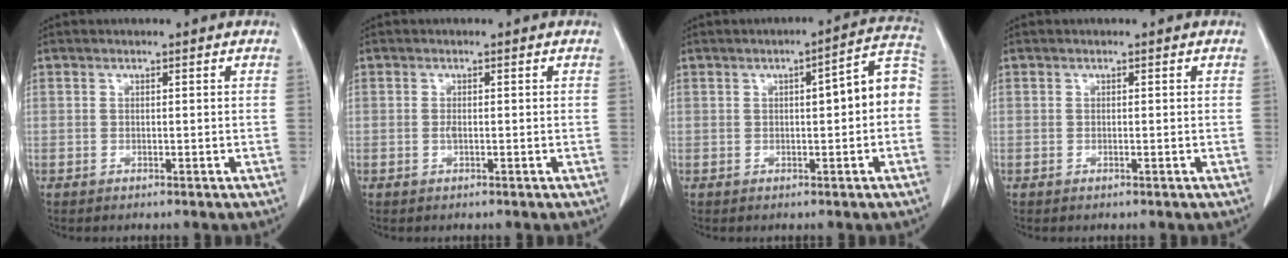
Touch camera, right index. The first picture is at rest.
{"total": 0.7, "force": [-0.1, 0.2, 0.6], "torque": [-0.016, -0.001, -0.002]}
{"total": 7.5, "force": [0.0, 1.4, 7.3], "torque": [-0.092, 0.031, -0.004]}
{"total": 0.0}